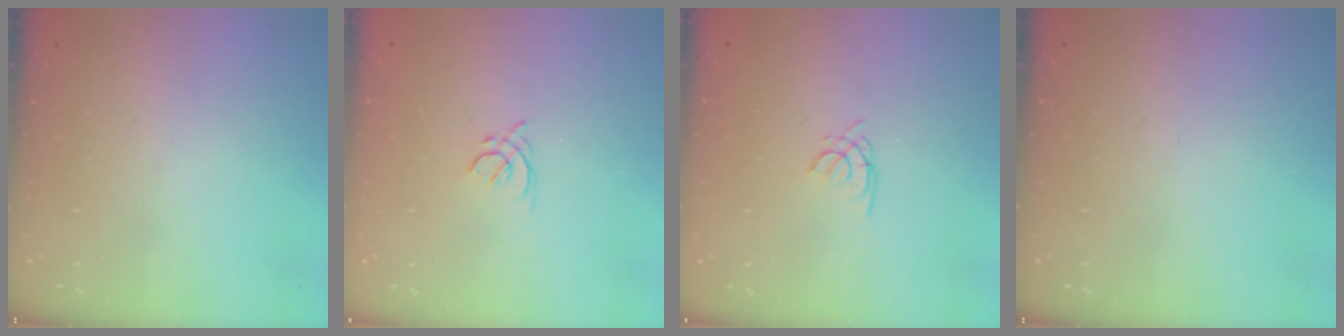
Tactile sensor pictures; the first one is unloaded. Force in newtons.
{"total": 2.7, "press": 2.7, "slide": 0.3}
{"total": 1.7, "press": 1.6, "slide": 0.4}
{"total": 0.0}